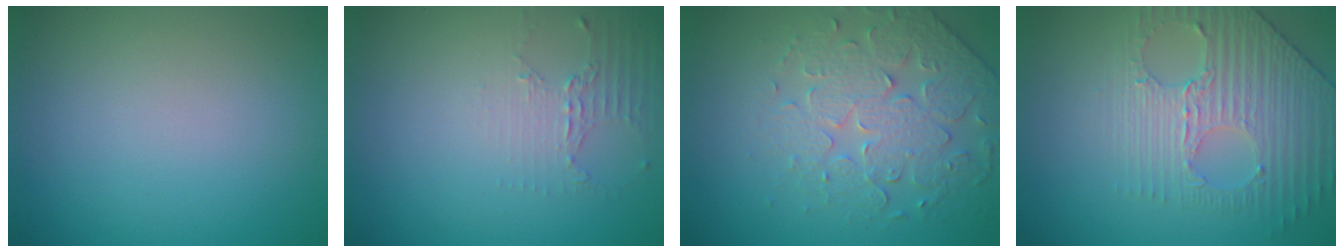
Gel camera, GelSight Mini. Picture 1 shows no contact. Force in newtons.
{"total": 2.1, "press": 1.5, "slide": 1.5}
{"total": 4.2, "press": 4.1, "slide": 1.2}
{"total": 3.9, "press": 3.8, "slide": 0.8}